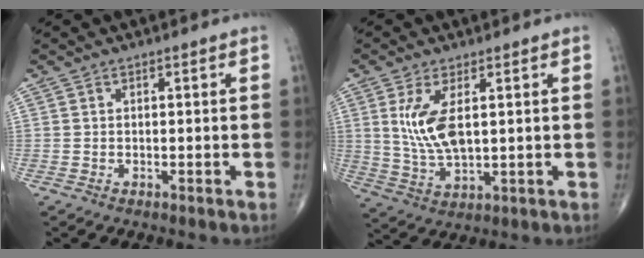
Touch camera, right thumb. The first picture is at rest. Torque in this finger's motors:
{"motor_torque": [-0.44, 0.60, 0.91, 0.30, 0.14]}